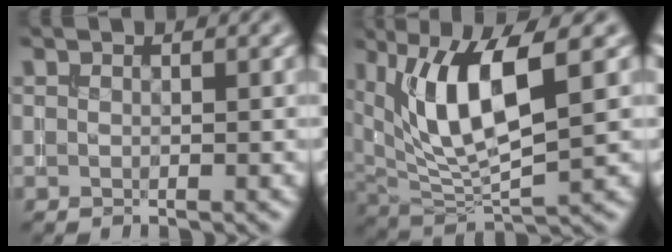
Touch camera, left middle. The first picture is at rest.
{"total": 9.0, "force": [3.1, 2.9, 7.9], "torque": [-0.156, -0.009, 0.060]}